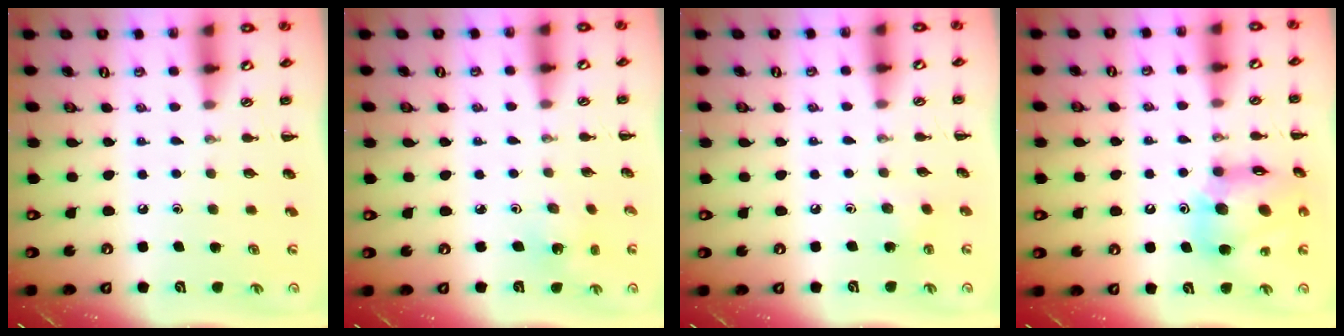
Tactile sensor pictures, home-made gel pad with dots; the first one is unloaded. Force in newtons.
{"total": 2.3, "press": 2.2, "slide": 0.7}
{"total": 3.0, "press": 2.9, "slide": 0.9}
{"total": 15.7, "press": 15.3, "slide": 3.4}